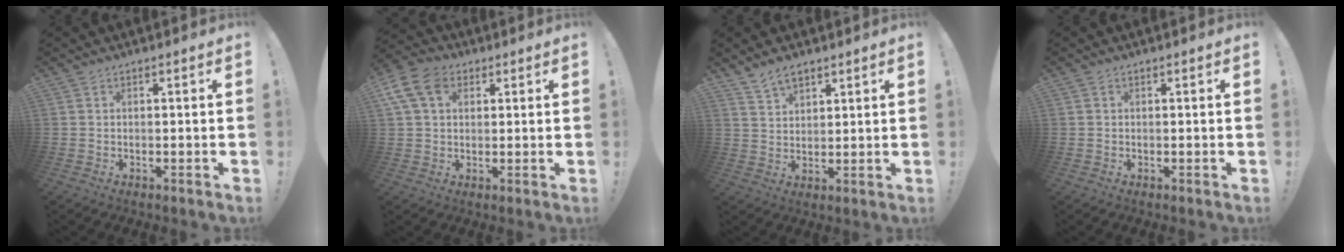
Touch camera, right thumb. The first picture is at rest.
{"total": 11.0, "force": [4.4, 7.6, 6.6], "torque": [-0.130, -0.004, 0.086]}
{"total": 5.7, "force": [4.5, 2.8, 2.1], "torque": [-0.034, -0.023, 0.084]}
{"total": 0.0}